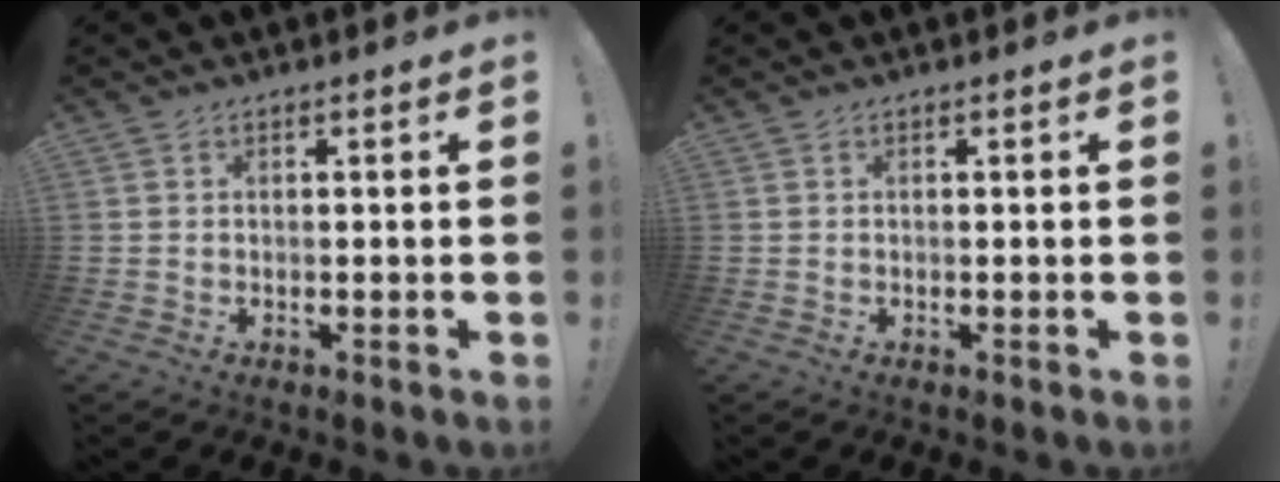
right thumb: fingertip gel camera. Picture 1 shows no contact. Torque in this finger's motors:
{"motor_torque": [0.00, 0.00, 0.00, 0.00, 0.03]}